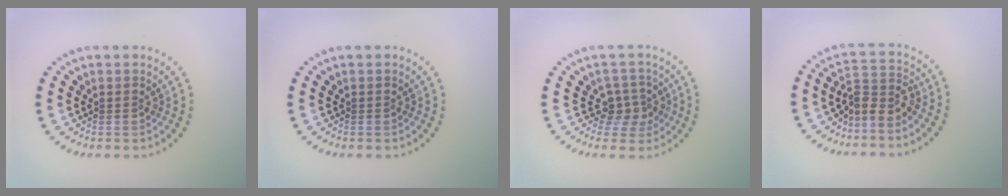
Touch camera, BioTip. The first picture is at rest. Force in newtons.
{"total": 0.0}
{"total": 2.5, "press": 2.1, "slide": 1.4}
{"total": 2.8, "press": 2.1, "slide": 1.9}